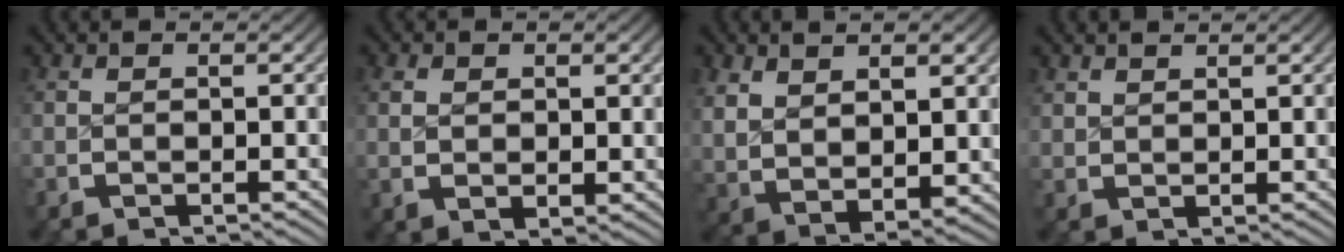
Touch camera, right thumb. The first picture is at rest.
{"total": 2.1, "force": [0.6, 1.3, 1.5], "torque": [-0.023, -0.006, 0.021]}
{"total": 6.8, "force": [1.3, 4.6, 4.8], "torque": [-0.104, -0.023, 0.044]}
{"total": 1.6, "force": [1.6, 0.3, 0.1], "torque": [0.005, 0.005, 0.037]}